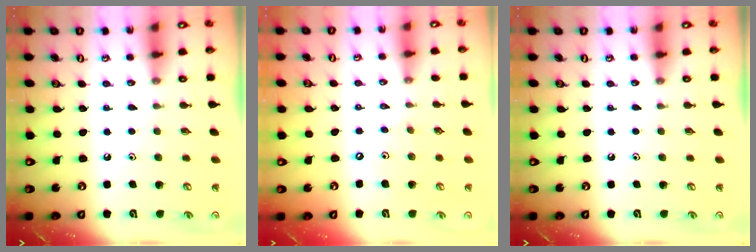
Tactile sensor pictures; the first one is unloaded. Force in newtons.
{"total": 3.9, "press": 3.9, "slide": 0.4}
{"total": 0.0}